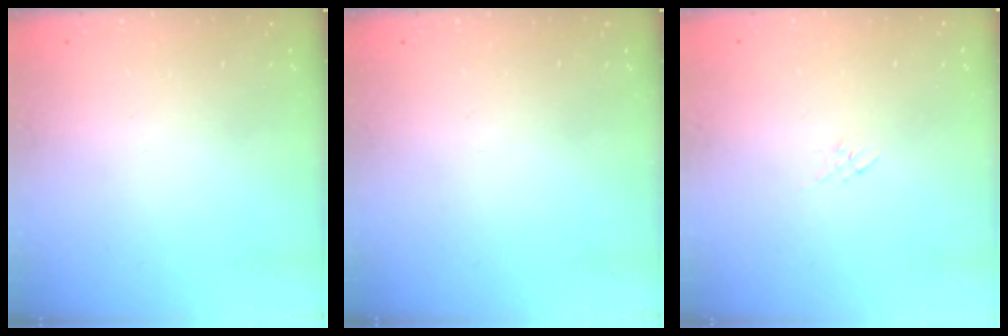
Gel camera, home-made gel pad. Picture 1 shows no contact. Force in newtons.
{"total": 0.0}
{"total": 2.7, "press": 2.5, "slide": 0.9}